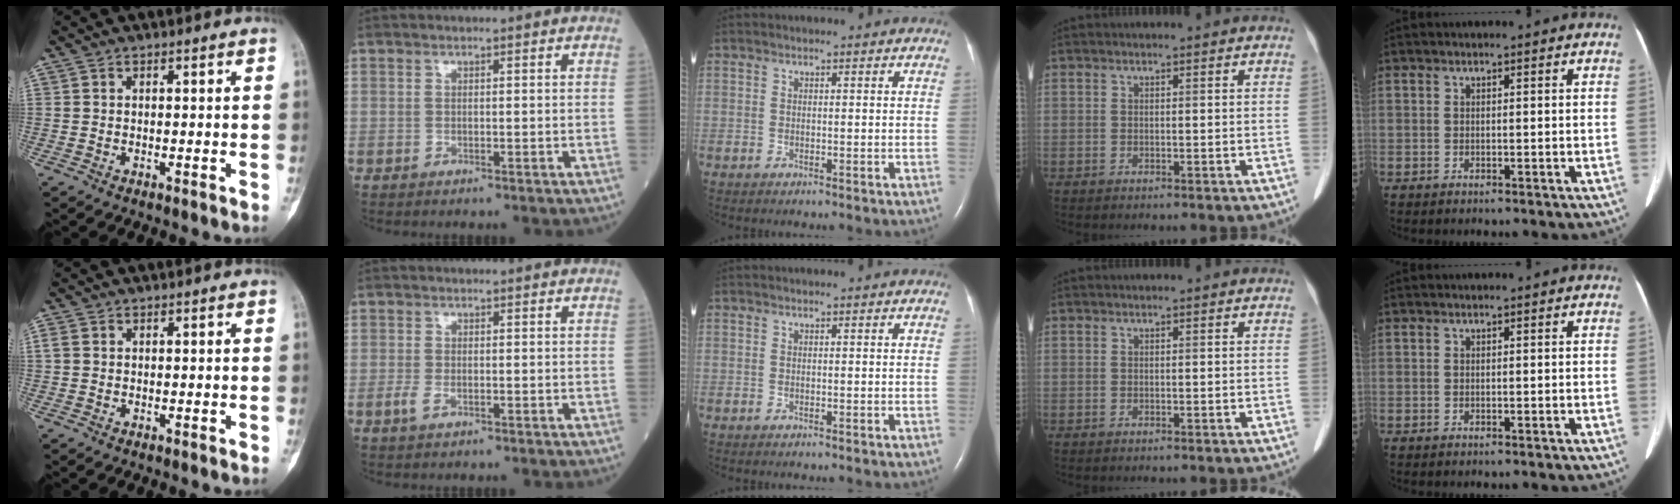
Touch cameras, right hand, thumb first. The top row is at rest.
{"thumb": {"total": 1.1, "force": [0.3, 0.9, 0.6], "torque": [-0.017, 0.007, 0.007]}, "index": {"total": 1.9, "force": [-0.7, 0.8, 1.5], "torque": [-0.039, -0.002, -0.014]}}